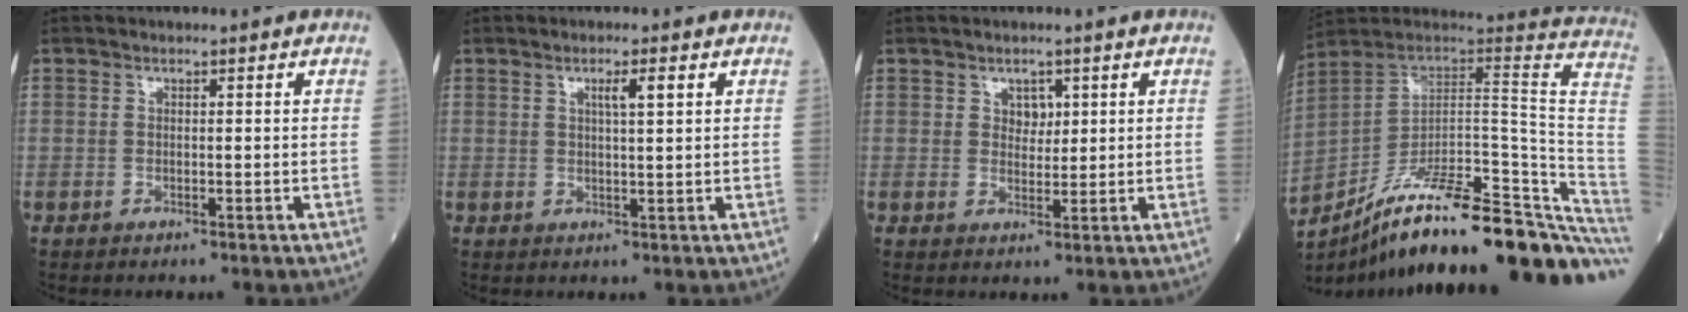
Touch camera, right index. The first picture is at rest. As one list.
[{"total": 2.7, "force": [1.1, 0.0, 2.5], "torque": [-0.042, 0.003, 0.018]}, {"total": 2.3, "force": [1.1, 1.5, 1.4], "torque": [-0.016, -0.002, 0.018]}, {"total": 30.1, "force": [-22.4, 3.8, 19.7], "torque": [-0.190, 0.011, -0.328]}]